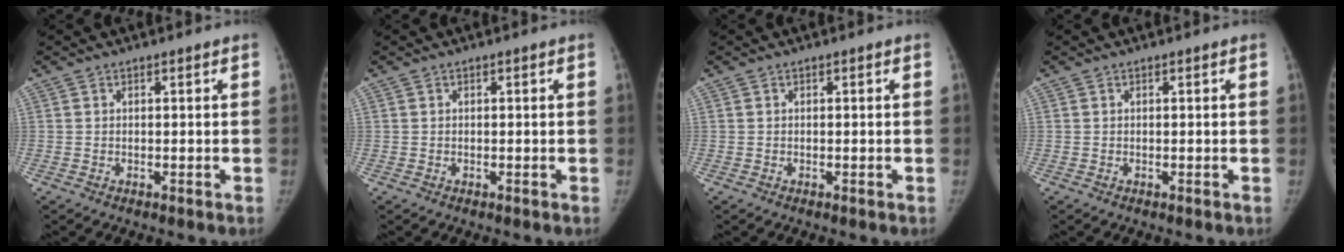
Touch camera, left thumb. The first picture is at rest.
{"total": 0.0}
{"total": 0.0}
{"total": 0.0}